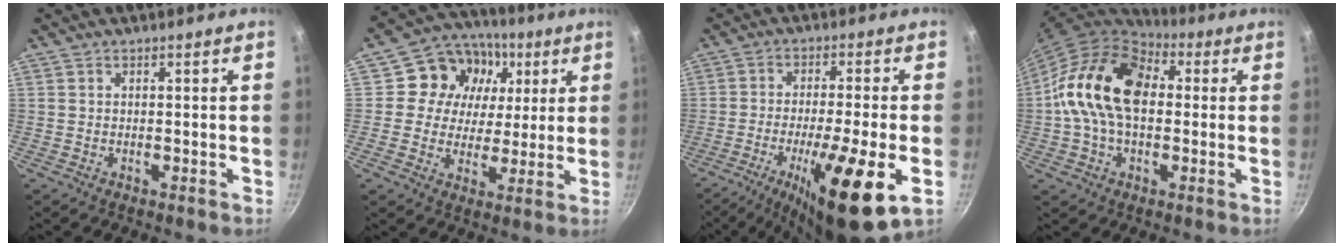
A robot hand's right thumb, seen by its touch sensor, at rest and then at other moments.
{"total": 13.7, "force": [3.6, 12.0, 5.5], "torque": [-0.068, -0.002, 0.041]}
{"total": 17.3, "force": [-6.2, 3.1, 15.8], "torque": [-0.253, 0.008, -0.097]}
{"total": 18.6, "force": [1.3, 12.6, 13.6], "torque": [-0.218, 0.030, 0.005]}